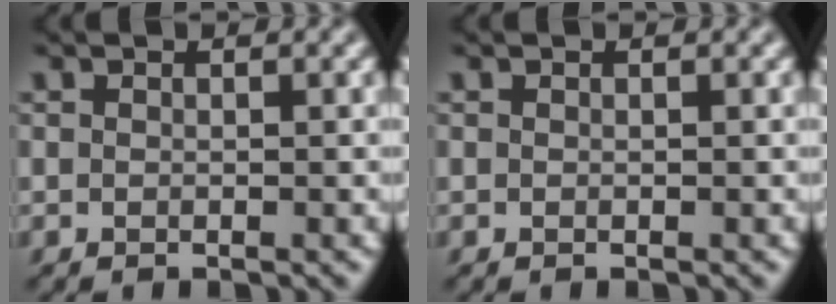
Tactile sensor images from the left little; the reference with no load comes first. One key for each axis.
{"total": 0.0}